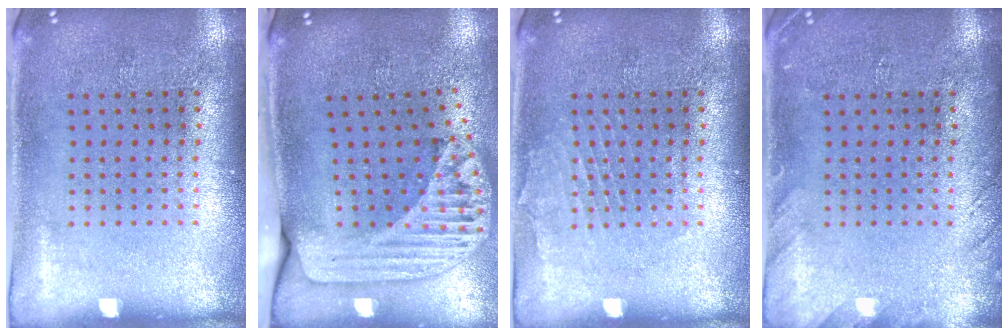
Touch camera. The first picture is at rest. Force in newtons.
{"total": 2.4, "press": 1.7, "slide": 1.7}
{"total": 1.2, "press": 1.1, "slide": 0.1}
{"total": 1.5, "press": 1.5, "slide": 0.2}